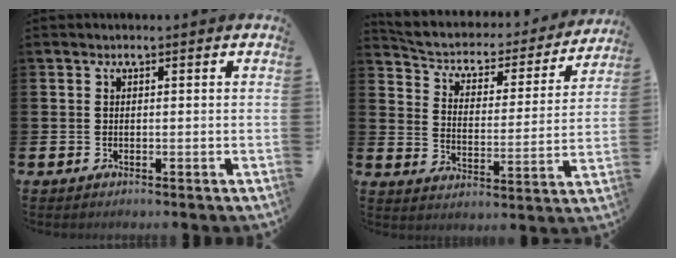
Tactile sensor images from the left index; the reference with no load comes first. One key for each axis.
{"total": 5.0, "fx": 4.5, "fy": 1.9, "fz": 1.2, "tx": -0.052, "ty": -0.039, "tz": 0.068}